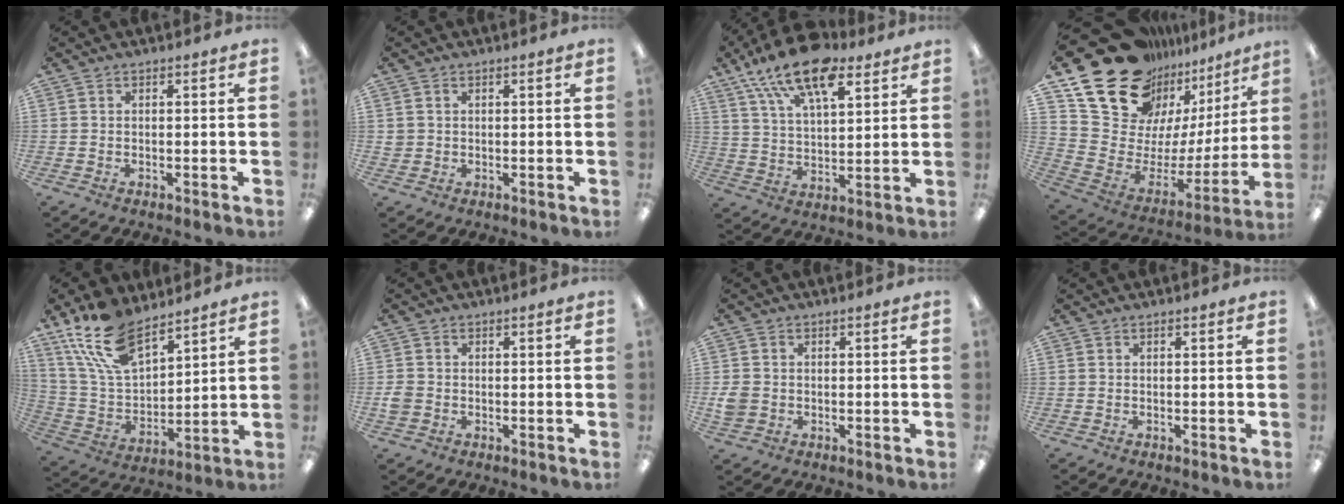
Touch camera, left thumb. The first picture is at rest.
{"total": 1.5, "force": [0.4, 1.5, 0.1], "torque": [-0.005, 0.002, 0.007]}
{"total": 17.7, "force": [11.3, 7.9, 11.2], "torque": [-0.195, -0.051, 0.197]}
{"total": 24.5, "force": [17.2, 14.3, 9.9], "torque": [-0.160, -0.136, 0.338]}
{"total": 17.8, "force": [12.2, 8.4, 9.9], "torque": [-0.215, -0.054, 0.226]}
{"total": 2.7, "force": [-0.6, 2.4, 1.2], "torque": [-0.017, 0.006, -0.011]}
{"total": 3.5, "force": [-0.4, 3.2, 1.5], "torque": [-0.024, 0.000, -0.009]}
{"total": 0.0}